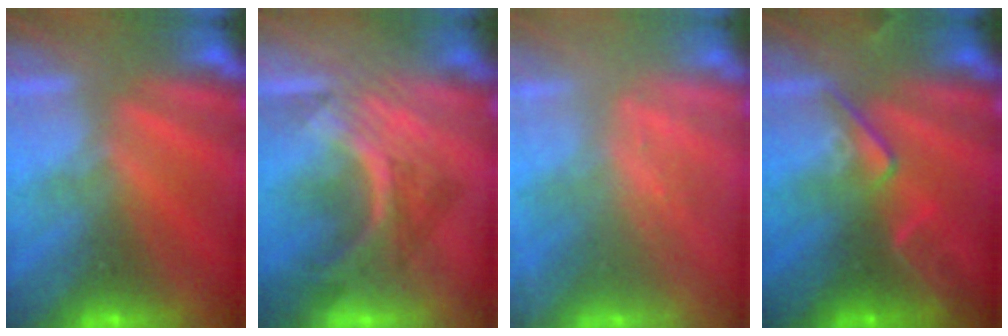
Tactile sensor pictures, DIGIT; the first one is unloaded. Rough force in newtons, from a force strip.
{"total": 3.3}
{"total": 2.4}
{"total": 2.4}